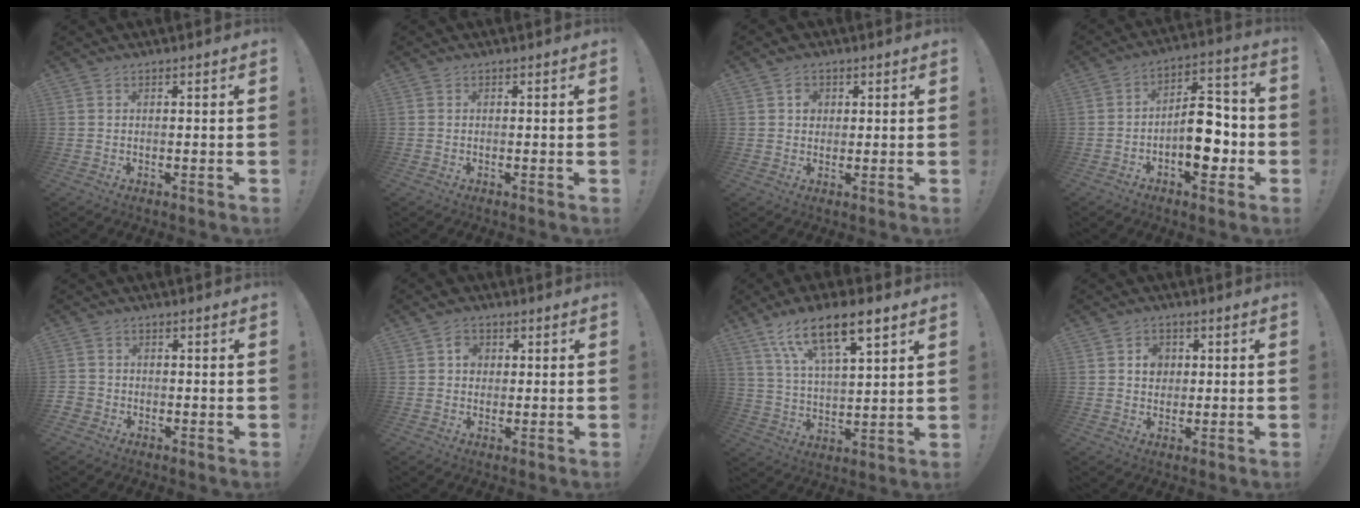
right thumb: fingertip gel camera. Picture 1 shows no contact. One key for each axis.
{"total": 0.0}
{"total": 3.8, "fx": 1.2, "fy": 3.3, "fz": 1.4, "tx": -0.001, "ty": -0.006, "tz": 0.016}
{"total": 14.1, "fx": -4.1, "fy": 7.6, "fz": 11.1, "tx": -0.155, "ty": 0.031, "tz": -0.065}
{"total": 2.4, "fx": -1.3, "fy": 1.7, "fz": 0.9, "tx": -0.019, "ty": 0.003, "tz": -0.026}
{"total": 4.3, "fx": 1.1, "fy": 3.7, "fz": 1.8, "tx": -0.010, "ty": -0.001, "tz": 0.014}
{"total": 16.0, "fx": 9.9, "fy": 6.0, "fz": 11.0, "tx": -0.178, "ty": -0.046, "tz": 0.168}
{"total": 5.8, "fx": 1.2, "fy": 5.2, "fz": 2.3, "tx": -0.024, "ty": -0.002, "tz": 0.019}